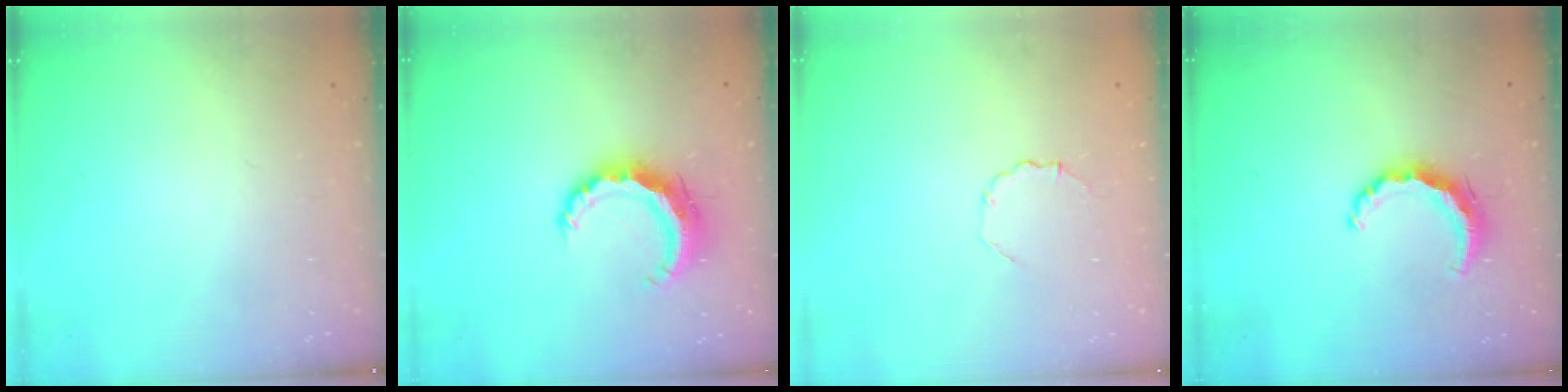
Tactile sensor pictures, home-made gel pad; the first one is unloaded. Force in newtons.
{"total": 8.5, "press": 8.5, "slide": 0.1}
{"total": 2.8, "press": 2.6, "slide": 1.1}
{"total": 7.2, "press": 7.1, "slide": 0.9}